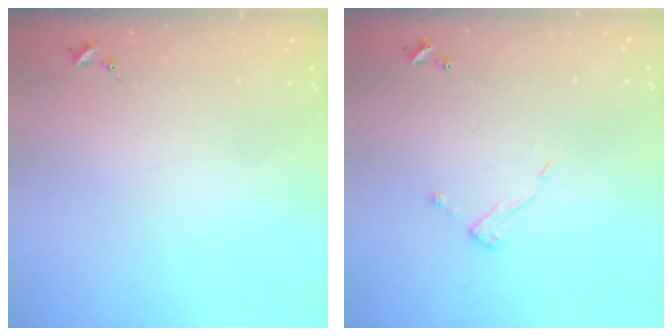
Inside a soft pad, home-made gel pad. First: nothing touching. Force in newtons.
{"total": 7.0, "press": 7.0, "slide": 0.4}